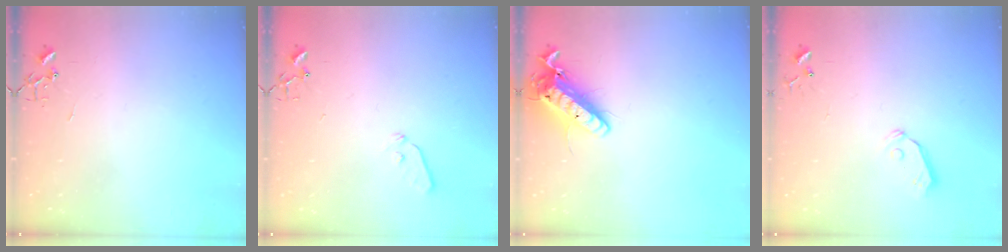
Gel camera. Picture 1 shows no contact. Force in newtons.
{"total": 5.0, "press": 5.0, "slide": 0.6}
{"total": 15.6, "press": 15.4, "slide": 2.8}
{"total": 6.4, "press": 6.4, "slide": 0.6}